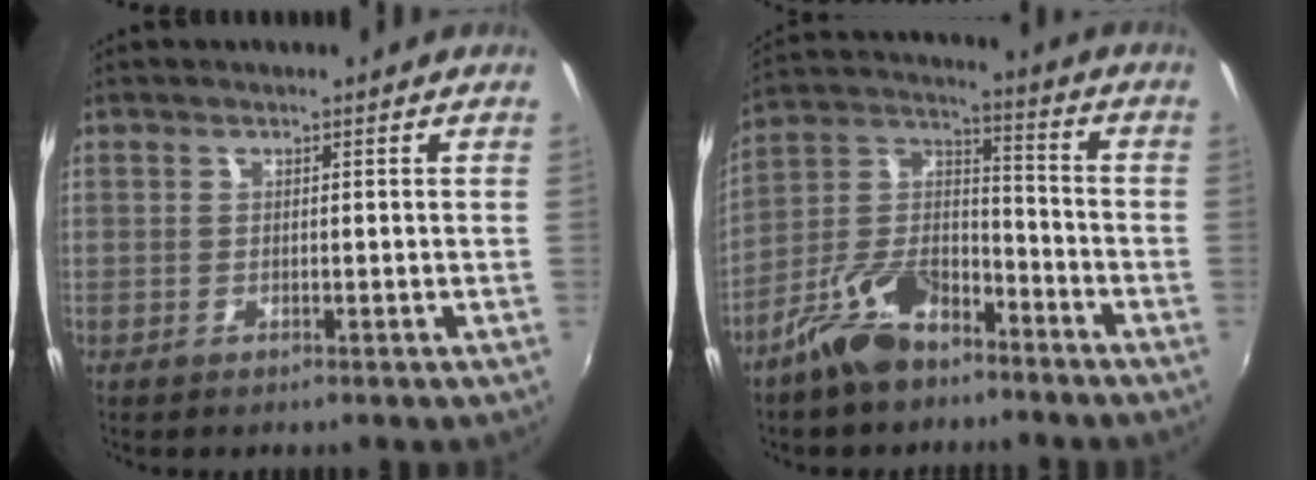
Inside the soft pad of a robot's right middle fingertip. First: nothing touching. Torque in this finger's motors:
{"motor_torque": [1.18, -0.96, 0.58, 0.18]}